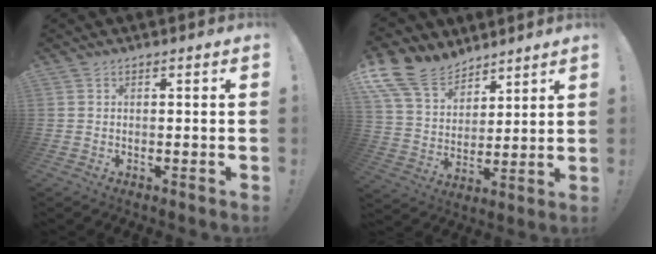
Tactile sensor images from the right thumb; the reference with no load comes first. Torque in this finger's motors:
{"motor_torque": [1.63, 2.97, 1.18, 0.92, 0.50]}